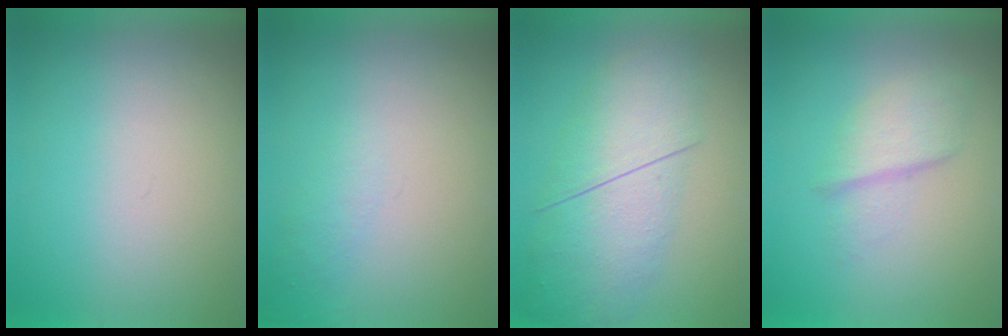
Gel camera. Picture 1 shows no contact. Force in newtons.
{"total": 1.2}
{"total": 4.5}
{"total": 2.2}